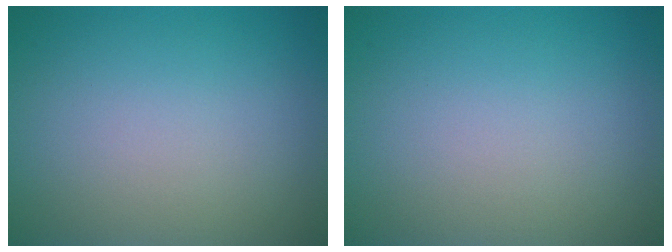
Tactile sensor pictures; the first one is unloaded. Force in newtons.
{"total": 0.0}